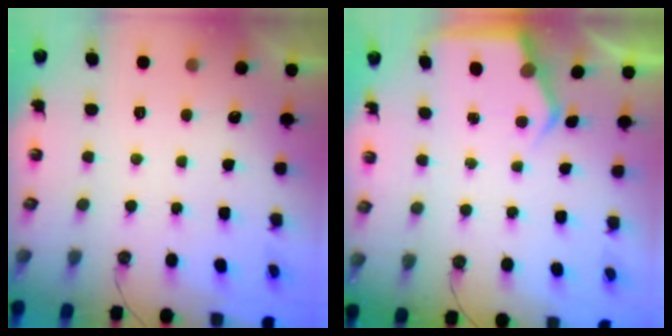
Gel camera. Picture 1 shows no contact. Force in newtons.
{"total": 4.2, "press": 4.1, "slide": 0.5}